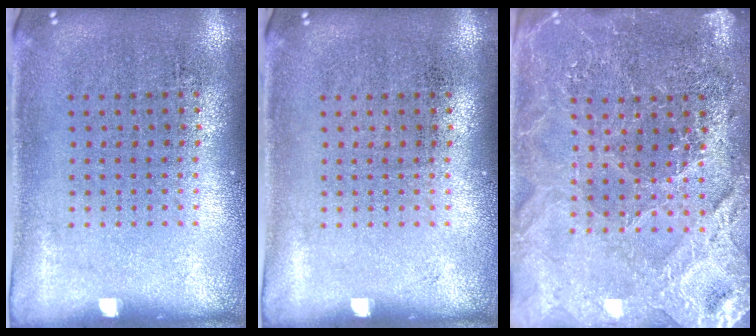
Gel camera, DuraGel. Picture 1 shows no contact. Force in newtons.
{"total": 0.0}
{"total": 4.1, "press": 3.8, "slide": 1.4}